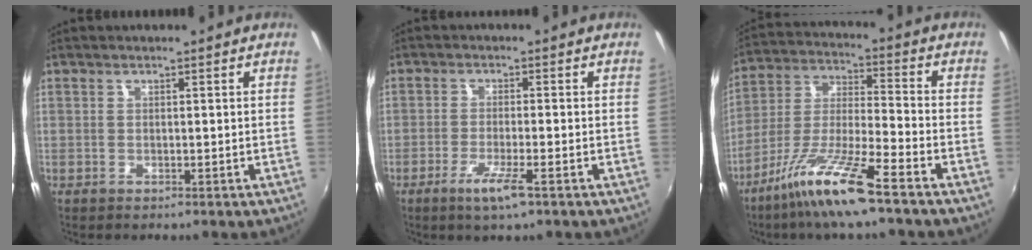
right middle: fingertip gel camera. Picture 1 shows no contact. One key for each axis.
{"total": 5.2, "fx": -2.9, "fy": 0.2, "fz": 4.2, "tx": -0.090, "ty": -0.013, "tz": -0.056}
{"total": 13.3, "fx": -9.0, "fy": 0.3, "fz": 9.8, "tx": -0.202, "ty": -0.013, "tz": -0.170}